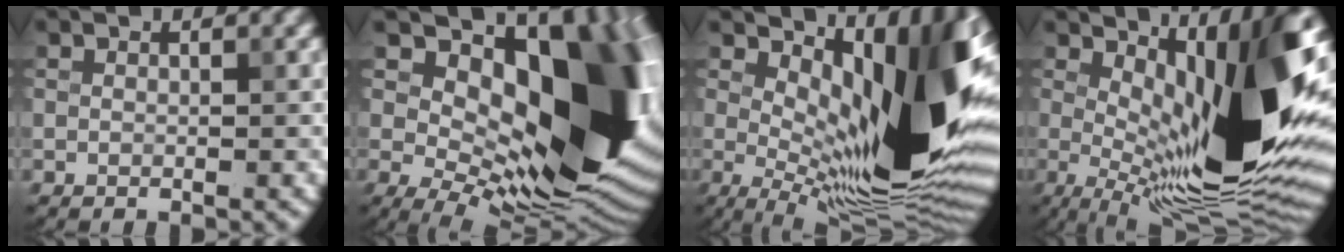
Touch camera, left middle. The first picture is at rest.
{"total": 18.9, "force": [4.3, 10.1, 15.4], "torque": [-0.167, 0.009, 0.071]}
{"total": 14.7, "force": [3.5, 5.3, 13.2], "torque": [-0.171, -0.015, 0.060]}
{"total": 16.0, "force": [3.0, 4.6, 15.1], "torque": [-0.220, -0.012, 0.059]}